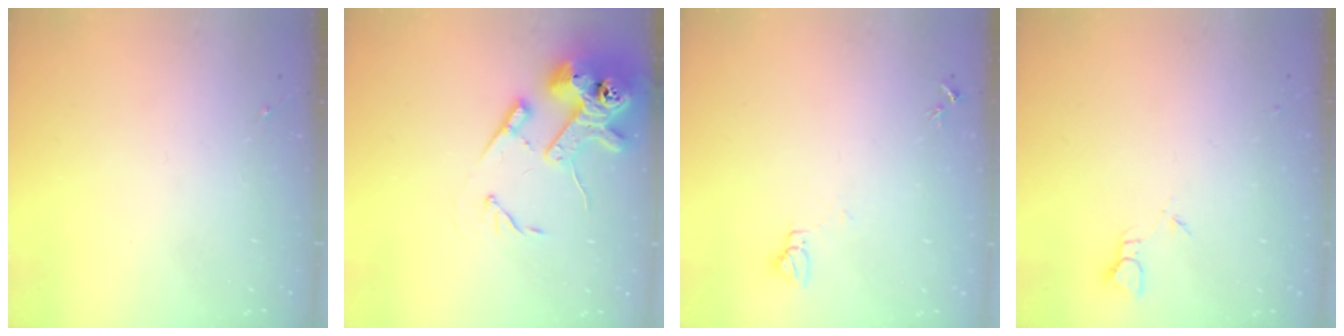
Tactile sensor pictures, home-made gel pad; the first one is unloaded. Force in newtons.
{"total": 15.7, "press": 15.5, "slide": 2.1}
{"total": 4.1, "press": 4.1, "slide": 0.3}
{"total": 2.0, "press": 2.0, "slide": 0.1}